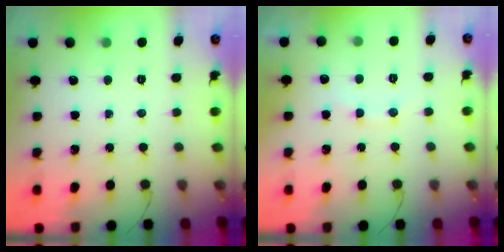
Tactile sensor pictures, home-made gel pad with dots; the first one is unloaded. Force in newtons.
{"total": 6.7, "press": 6.6, "slide": 1.2}